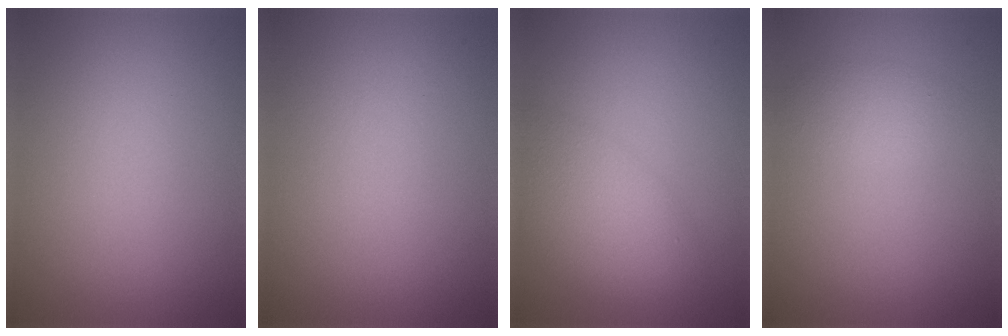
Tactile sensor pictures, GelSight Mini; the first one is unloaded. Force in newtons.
{"total": 0.0}
{"total": 4.7, "press": 4.7, "slide": 0.2}
{"total": 1.8, "press": 1.8, "slide": 0.2}